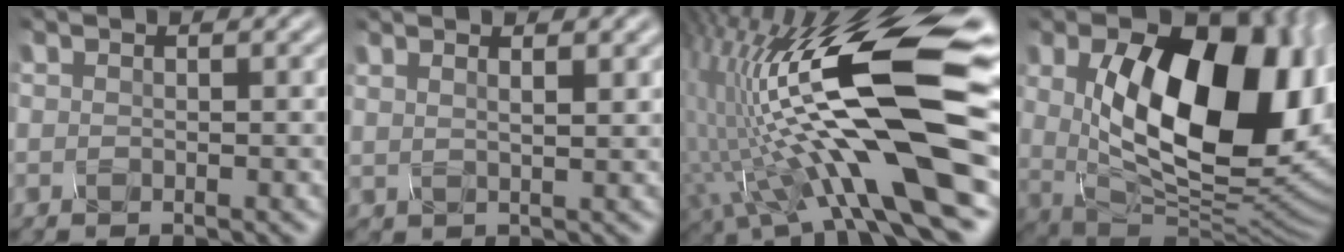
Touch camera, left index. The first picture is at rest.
{"total": 2.5, "force": [1.5, 1.0, 1.7], "torque": [0.002, 0.010, 0.003]}
{"total": 16.4, "force": [0.7, 3.9, 15.9], "torque": [-0.288, 0.010, 0.020]}
{"total": 15.1, "force": [2.0, 8.2, 12.5], "torque": [-0.167, -0.016, 0.035]}